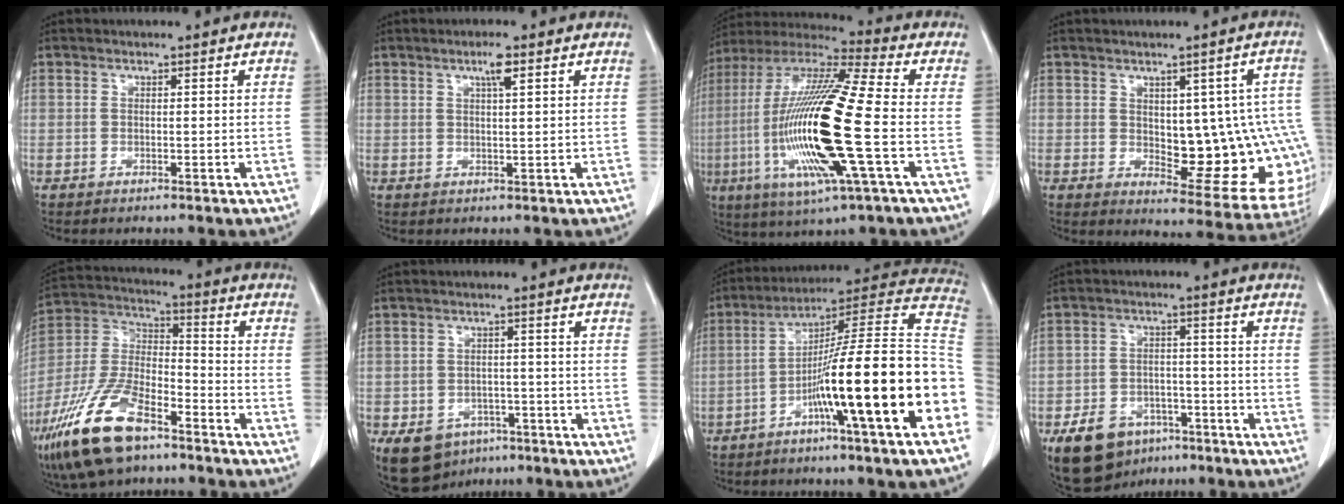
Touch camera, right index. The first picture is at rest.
{"total": 2.6, "force": [1.4, 0.1, 2.2], "torque": [-0.042, 0.000, 0.023]}
{"total": 22.1, "force": [-4.0, 1.7, 21.7], "torque": [-0.469, -0.021, -0.081]}
{"total": 14.6, "force": [-0.1, 5.9, 13.4], "torque": [-0.125, 0.014, 0.019]}
{"total": 16.7, "force": [-10.4, 6.4, 11.3], "torque": [-0.255, -0.012, -0.197]}
{"total": 9.1, "force": [-5.3, 6.7, 3.1], "torque": [-0.054, 0.008, -0.070]}
{"total": 23.0, "force": [-6.9, -1.1, 21.9], "torque": [-0.266, 0.009, -0.123]}
{"total": 10.3, "force": [-6.6, 6.5, 4.5], "torque": [-0.078, 0.009, -0.099]}